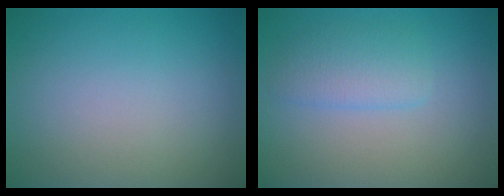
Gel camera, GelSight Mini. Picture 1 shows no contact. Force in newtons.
{"total": 2.4, "press": 2.4, "slide": 0.1}